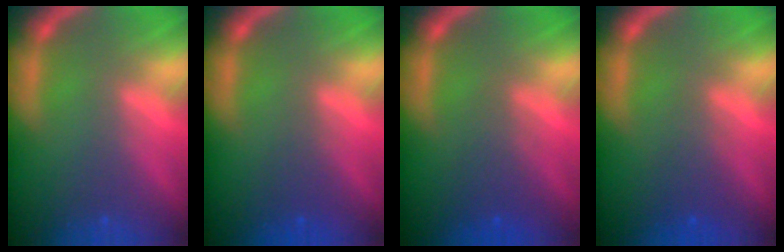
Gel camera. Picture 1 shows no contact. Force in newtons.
{"total": 1.5}
{"total": 2.5}
{"total": 1.9}